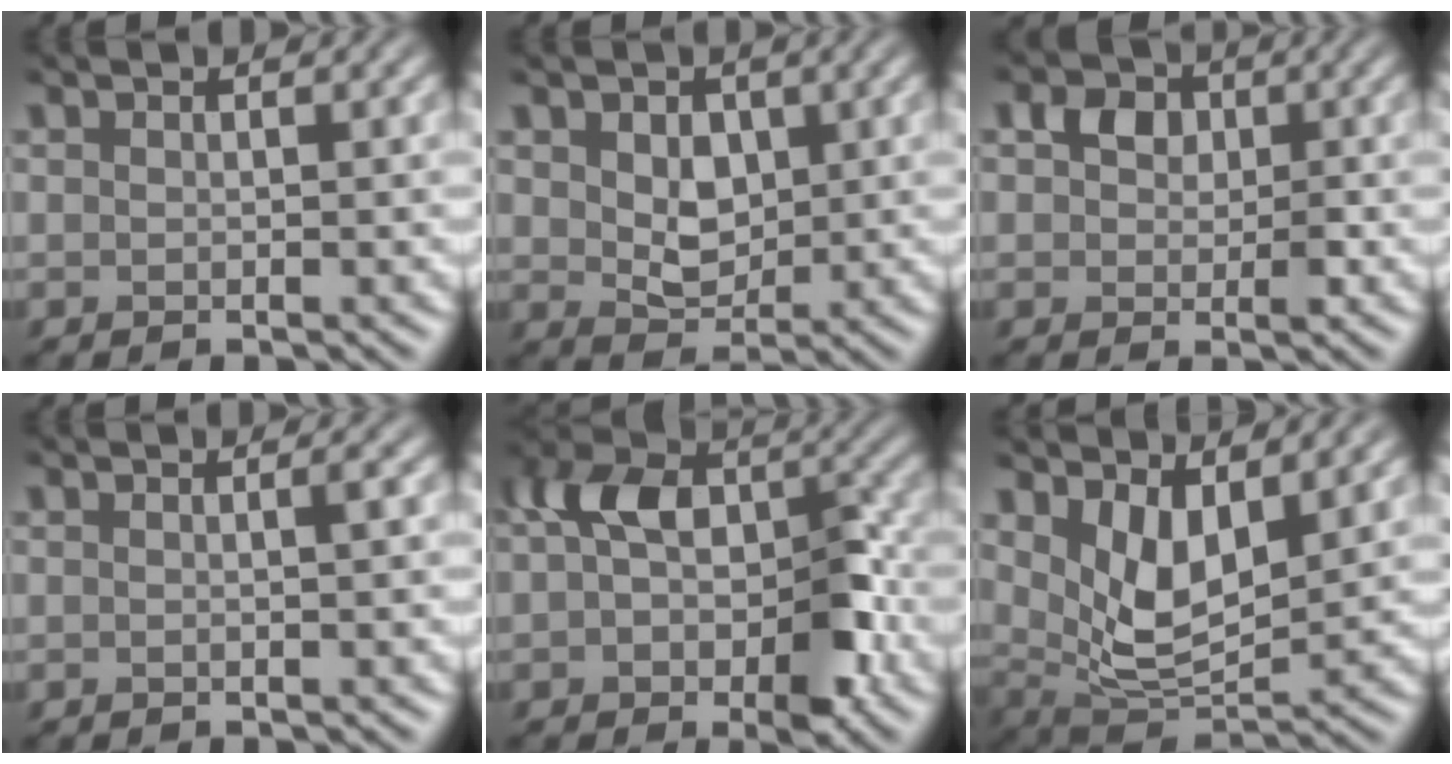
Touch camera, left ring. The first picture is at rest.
{"total": 3.1, "force": [0.3, 2.3, 2.1], "torque": [-0.041, -0.014, -0.004]}
{"total": 2.6, "force": [-0.1, 2.2, 1.5], "torque": [-0.026, -0.005, -0.014]}
{"total": 0.6, "force": [-0.3, -0.3, 0.4], "torque": [-0.008, -0.002, -0.009]}
{"total": 8.6, "force": [-1.1, 5.6, 6.4], "torque": [-0.096, 0.012, -0.036]}
{"total": 5.4, "force": [1.6, 2.6, 4.4], "torque": [-0.083, -0.024, 0.025]}